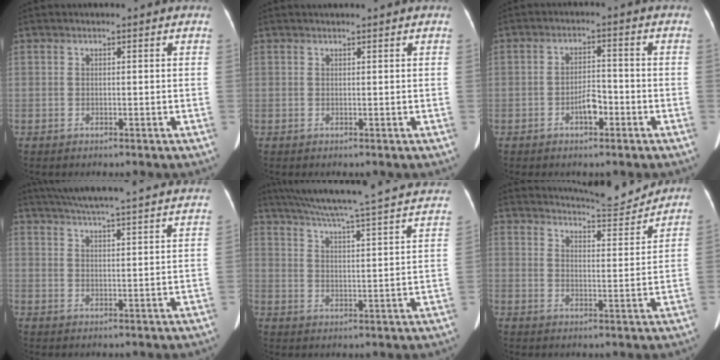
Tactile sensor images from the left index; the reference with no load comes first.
{"total": 1.1, "force": [1.0, -0.2, 0.5], "torque": [-0.007, 0.016, 0.021]}
{"total": 3.6, "force": [-1.9, 1.4, 2.6], "torque": [-0.047, 0.006, -0.034]}
{"total": 26.1, "force": [23.9, 0.7, 10.5], "torque": [-0.175, -0.007, 0.305]}
{"total": 28.1, "force": [25.1, 1.1, 12.5], "torque": [-0.209, -0.032, 0.319]}
{"total": 10.5, "force": [10.4, 0.0, 1.9], "torque": [-0.034, -0.009, 0.144]}